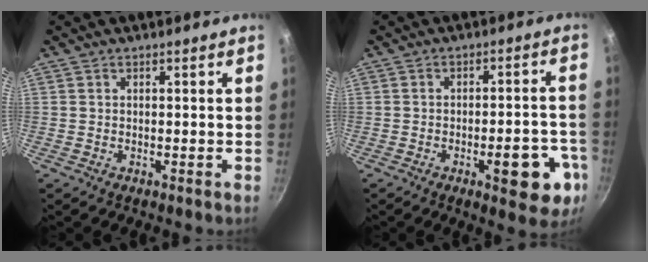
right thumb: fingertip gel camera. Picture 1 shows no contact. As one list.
[{"total": 11.4, "force": [-4.5, 4.4, 9.5], "torque": [-0.087, 0.023, -0.053]}]